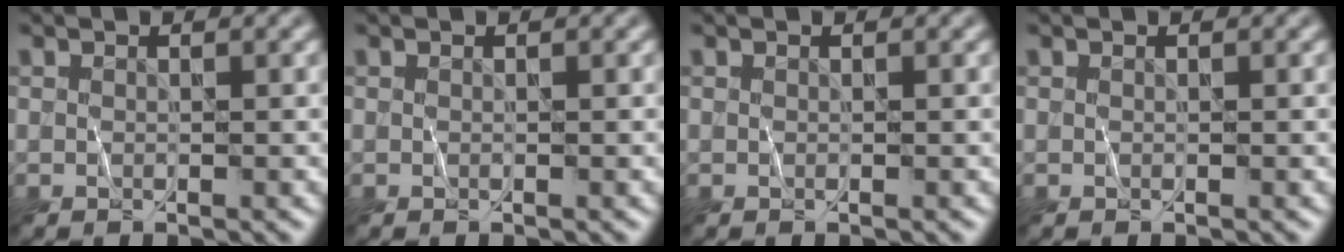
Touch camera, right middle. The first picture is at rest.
{"total": 0.0}
{"total": 0.0}
{"total": 0.0}